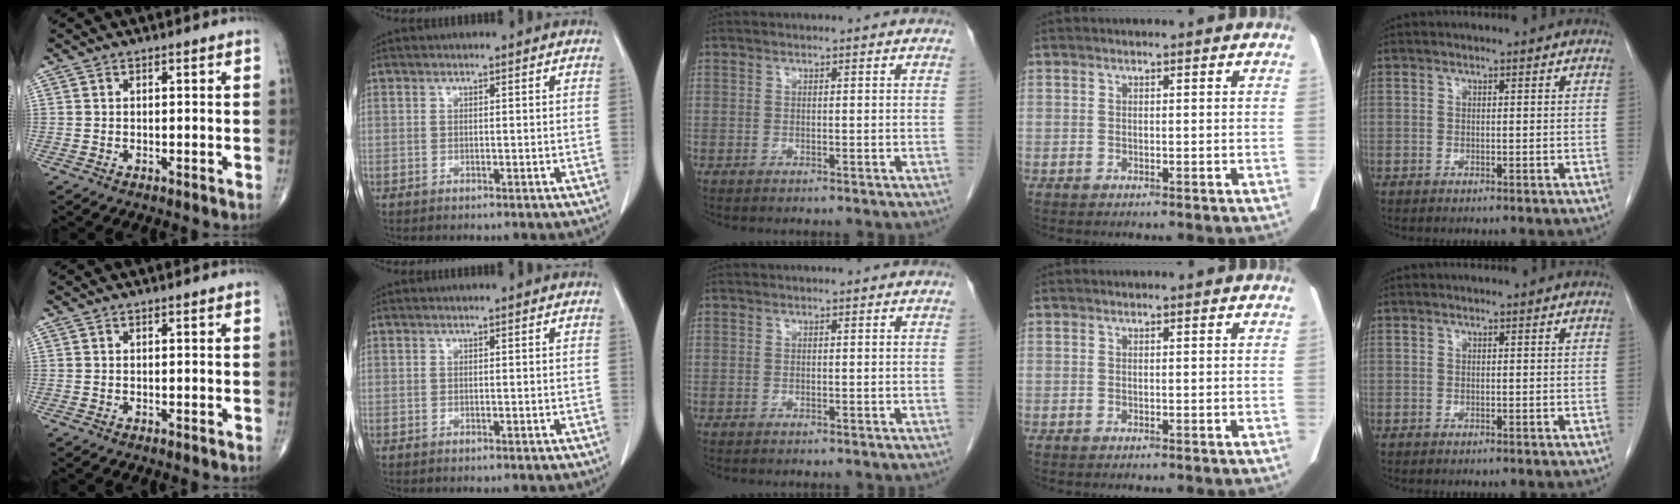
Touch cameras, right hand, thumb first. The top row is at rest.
{}